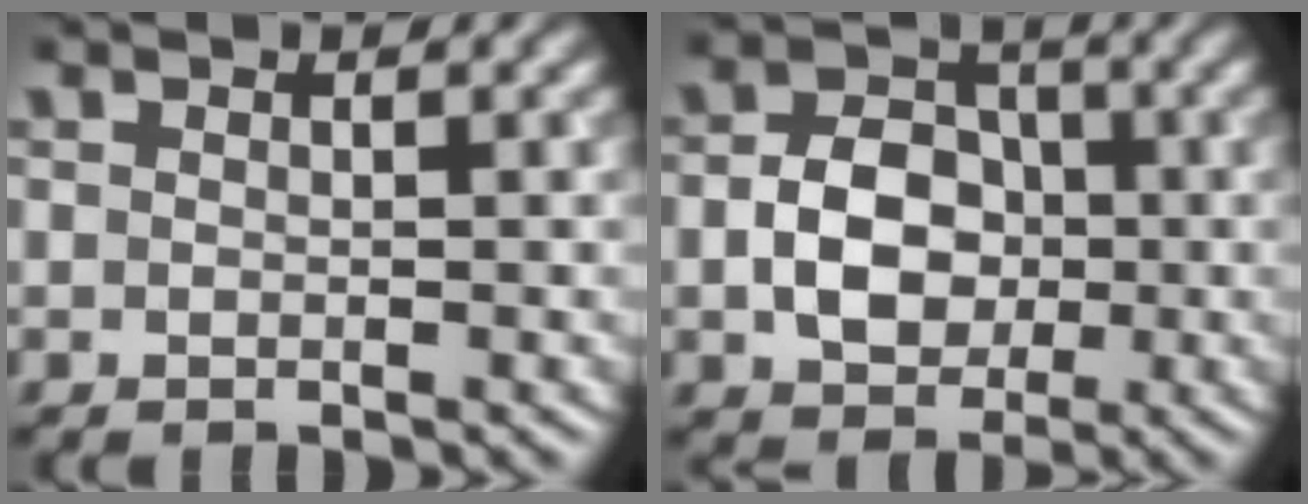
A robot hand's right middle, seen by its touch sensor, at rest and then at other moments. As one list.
[{"total": 5.4, "force": [-0.9, 4.1, 3.4], "torque": [-0.058, 0.001, -0.014]}]